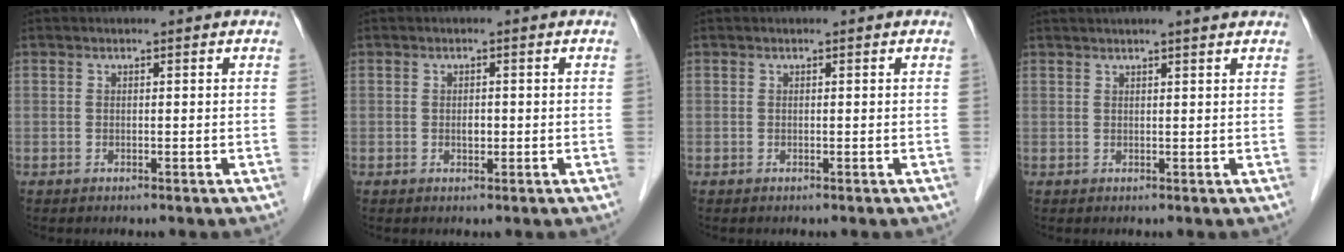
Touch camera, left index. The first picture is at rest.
{"total": 1.2, "force": [-0.1, 0.7, 1.0], "torque": [-0.017, 0.001, -0.001]}
{"total": 0.0}
{"total": 5.7, "force": [4.9, -0.4, 2.8], "torque": [-0.040, 0.025, 0.061]}